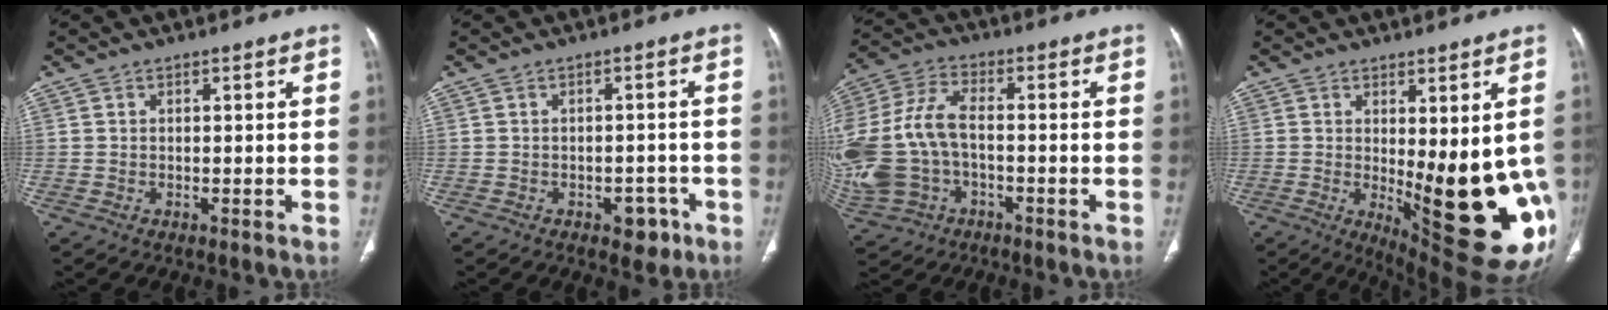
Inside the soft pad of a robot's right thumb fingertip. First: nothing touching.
{"total": 4.2, "force": [-2.3, 2.6, 2.3], "torque": [-0.011, 0.016, -0.025]}
{"total": 18.2, "force": [-2.1, 11.6, 13.9], "torque": [-0.344, 0.019, -0.030]}
{"total": 18.7, "force": [-2.4, 5.9, 17.6], "torque": [-0.194, -0.031, -0.004]}